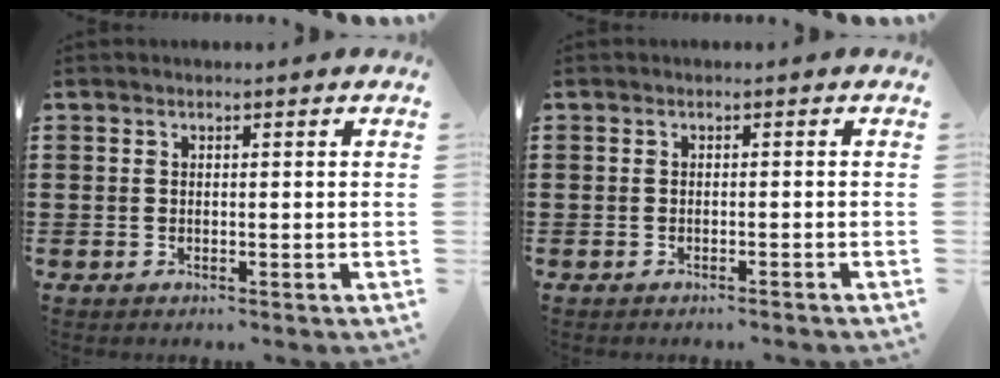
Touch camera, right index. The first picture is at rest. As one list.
[{"total": 0.7, "force": [-0.6, -0.3, 0.3], "torque": [-0.006, -0.004, -0.011]}]